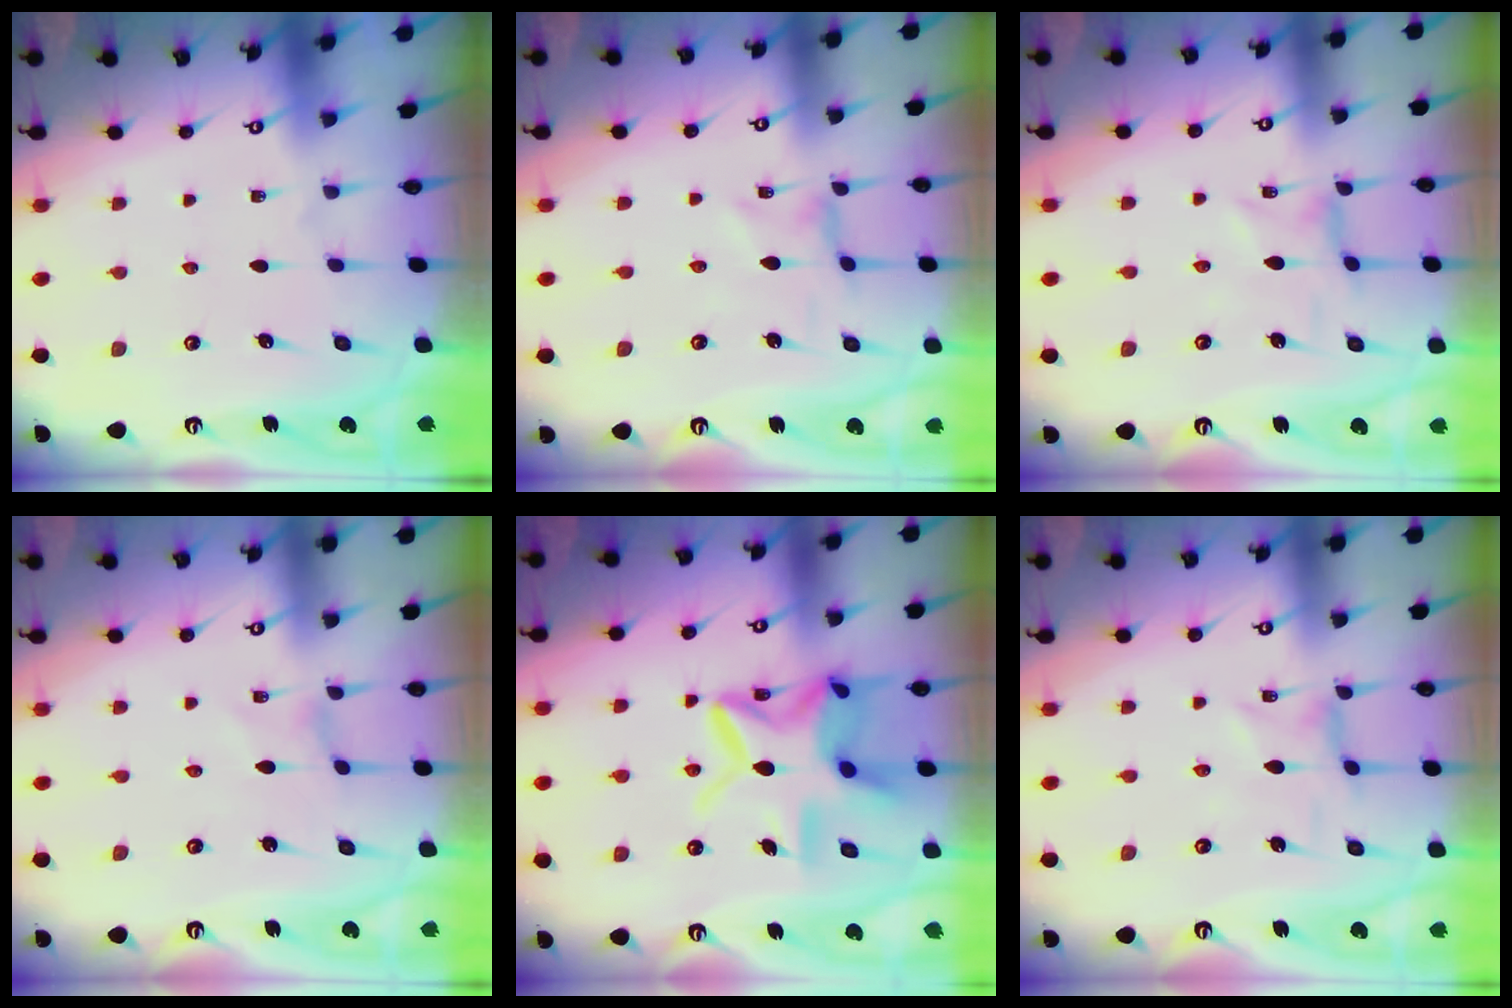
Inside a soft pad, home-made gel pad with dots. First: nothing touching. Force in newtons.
{"total": 0.0}
{"total": 0.0}
{"total": 0.7, "press": 0.6, "slide": 0.1}
{"total": 15.7, "press": 15.6, "slide": 1.3}
{"total": 0.0}